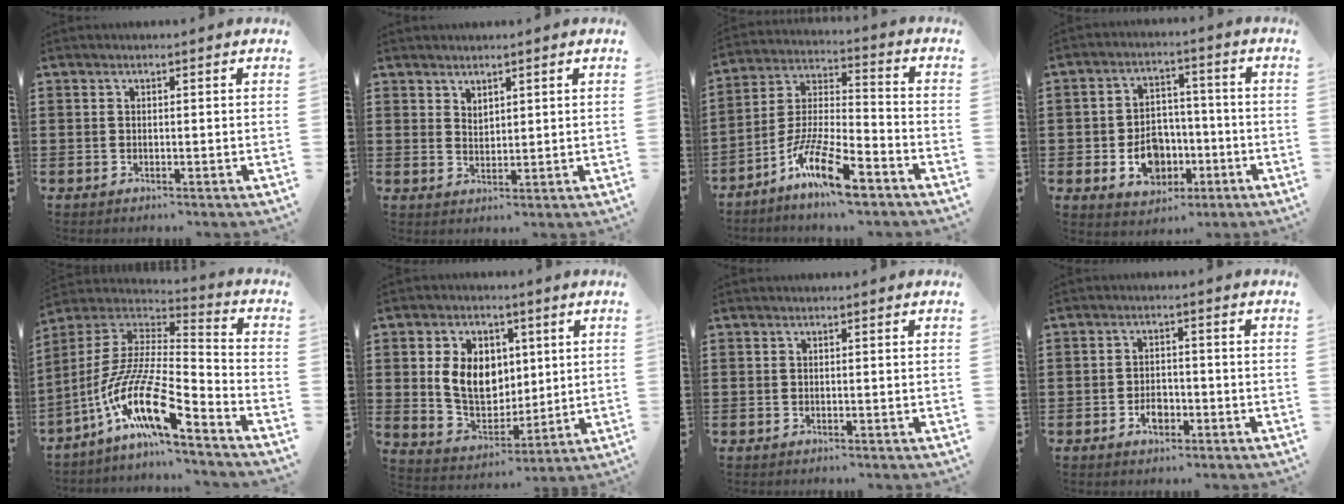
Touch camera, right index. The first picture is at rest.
{"total": 2.0, "force": [1.9, 0.7, 0.0], "torque": [-0.003, 0.005, 0.038]}
{"total": 12.0, "force": [-8.1, 2.8, 8.5], "torque": [-0.176, 0.013, -0.155]}
{"total": 7.8, "force": [-2.0, 6.2, 4.3], "torque": [-0.064, 0.010, -0.036]}
{"total": 14.2, "force": [-8.7, 2.6, 10.9], "torque": [-0.226, -0.007, -0.171]}
{"total": 9.2, "force": [1.7, 7.1, 5.6], "torque": [-0.127, 0.011, 0.029]}
{"total": 0.0}
{"total": 3.2, "force": [-1.3, 2.0, 2.1], "torque": [-0.032, -0.001, -0.026]}